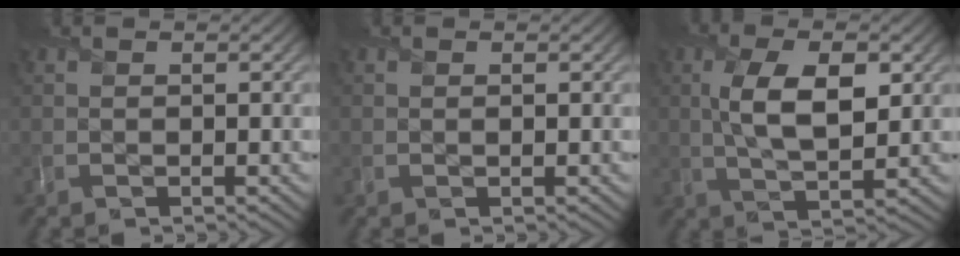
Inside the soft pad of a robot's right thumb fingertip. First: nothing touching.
{"total": 0.0}
{"total": 7.7, "force": [1.2, 3.3, 6.8], "torque": [-0.139, 0.001, 0.024]}